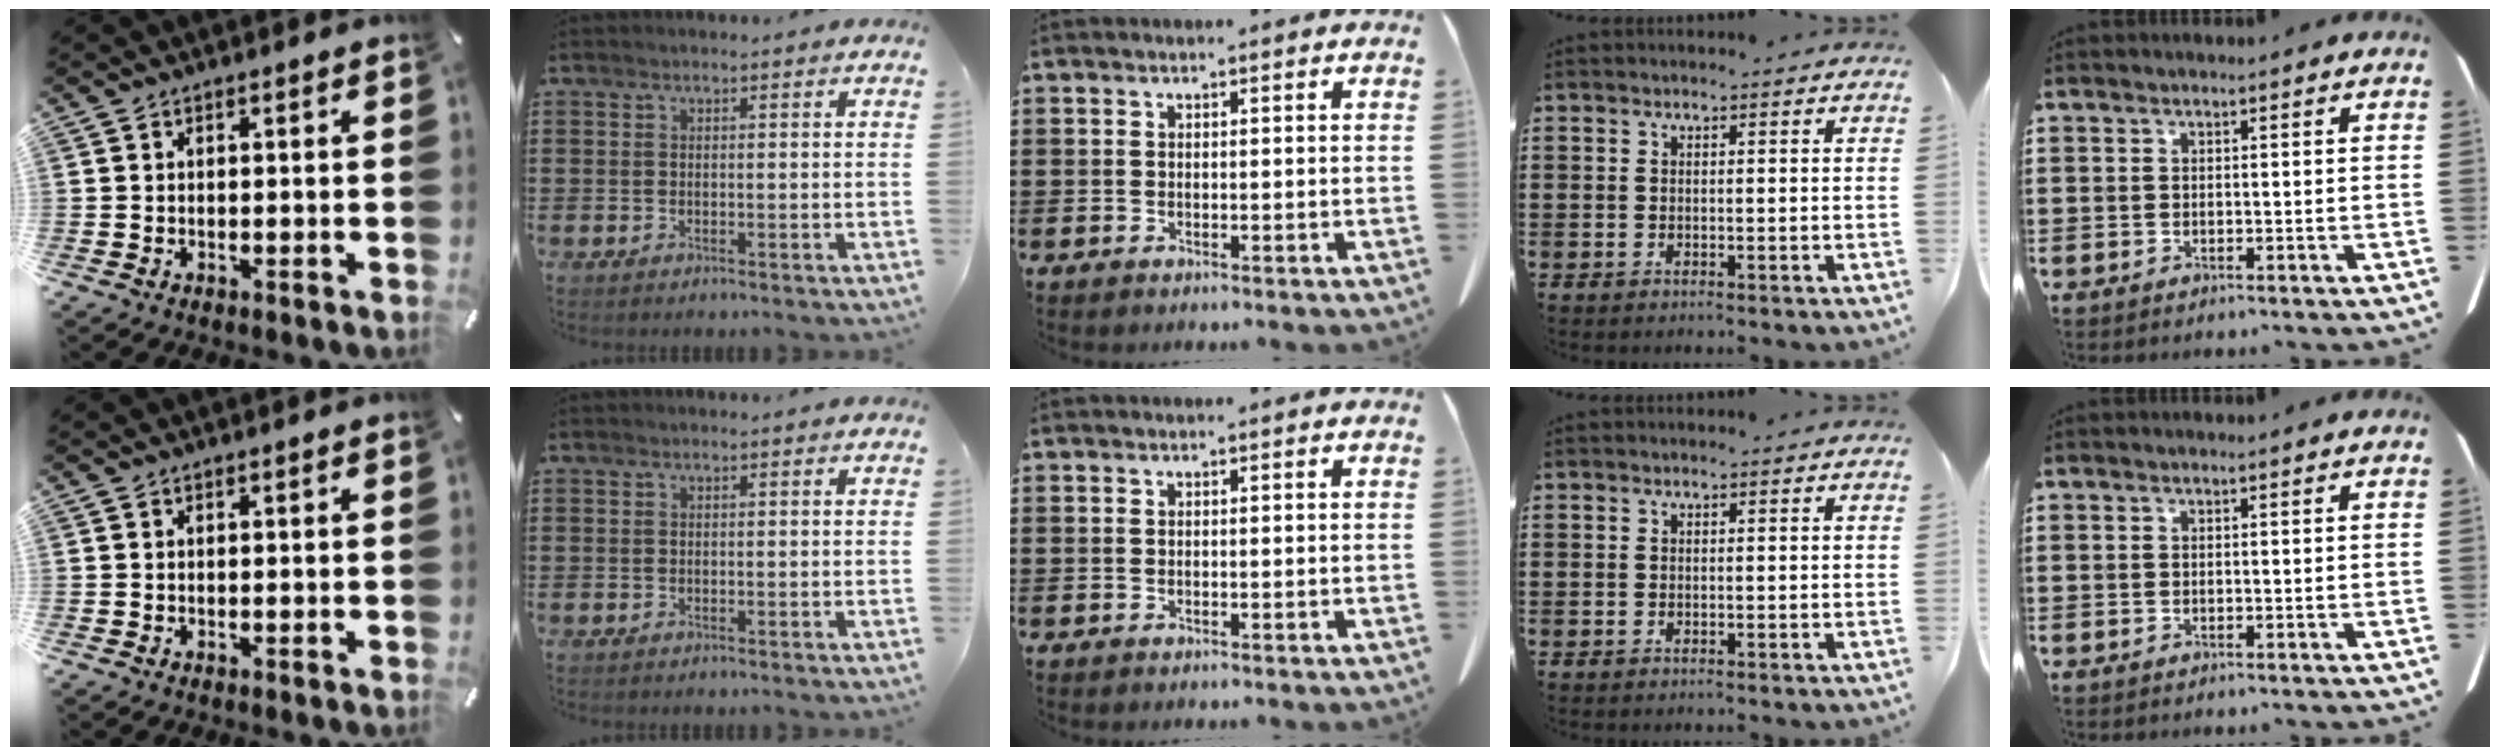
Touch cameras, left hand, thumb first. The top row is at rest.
{}